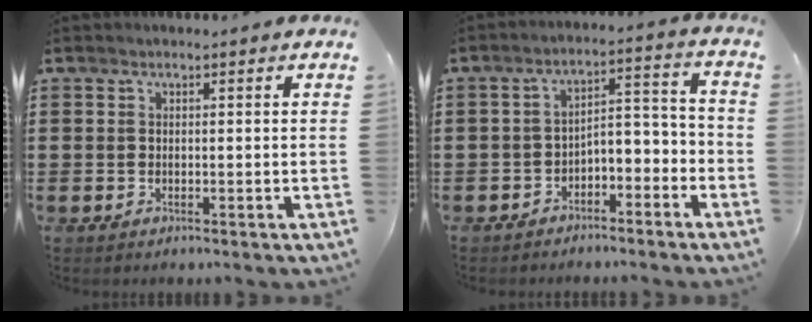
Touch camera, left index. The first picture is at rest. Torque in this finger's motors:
{"motor_torque": [0.02, 0.13, 0.25, 0.04]}